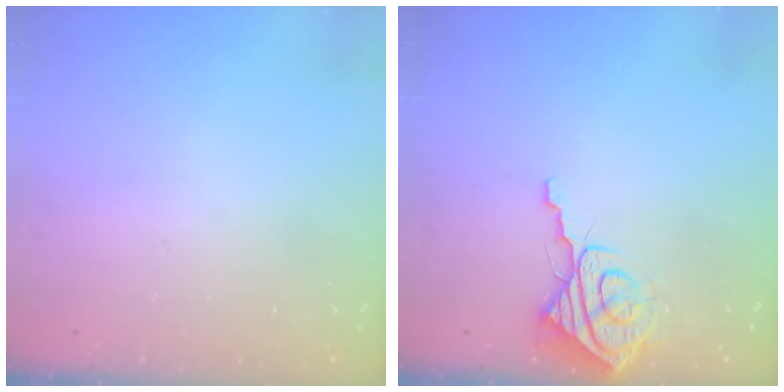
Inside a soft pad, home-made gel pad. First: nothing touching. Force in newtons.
{"total": 8.9, "press": 8.8, "slide": 1.0}